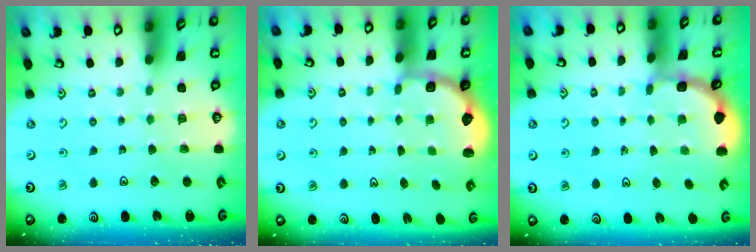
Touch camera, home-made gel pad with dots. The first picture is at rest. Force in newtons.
{"total": 2.9, "press": 2.0, "slide": 2.1}
{"total": 1.5, "press": 1.5, "slide": 0.2}